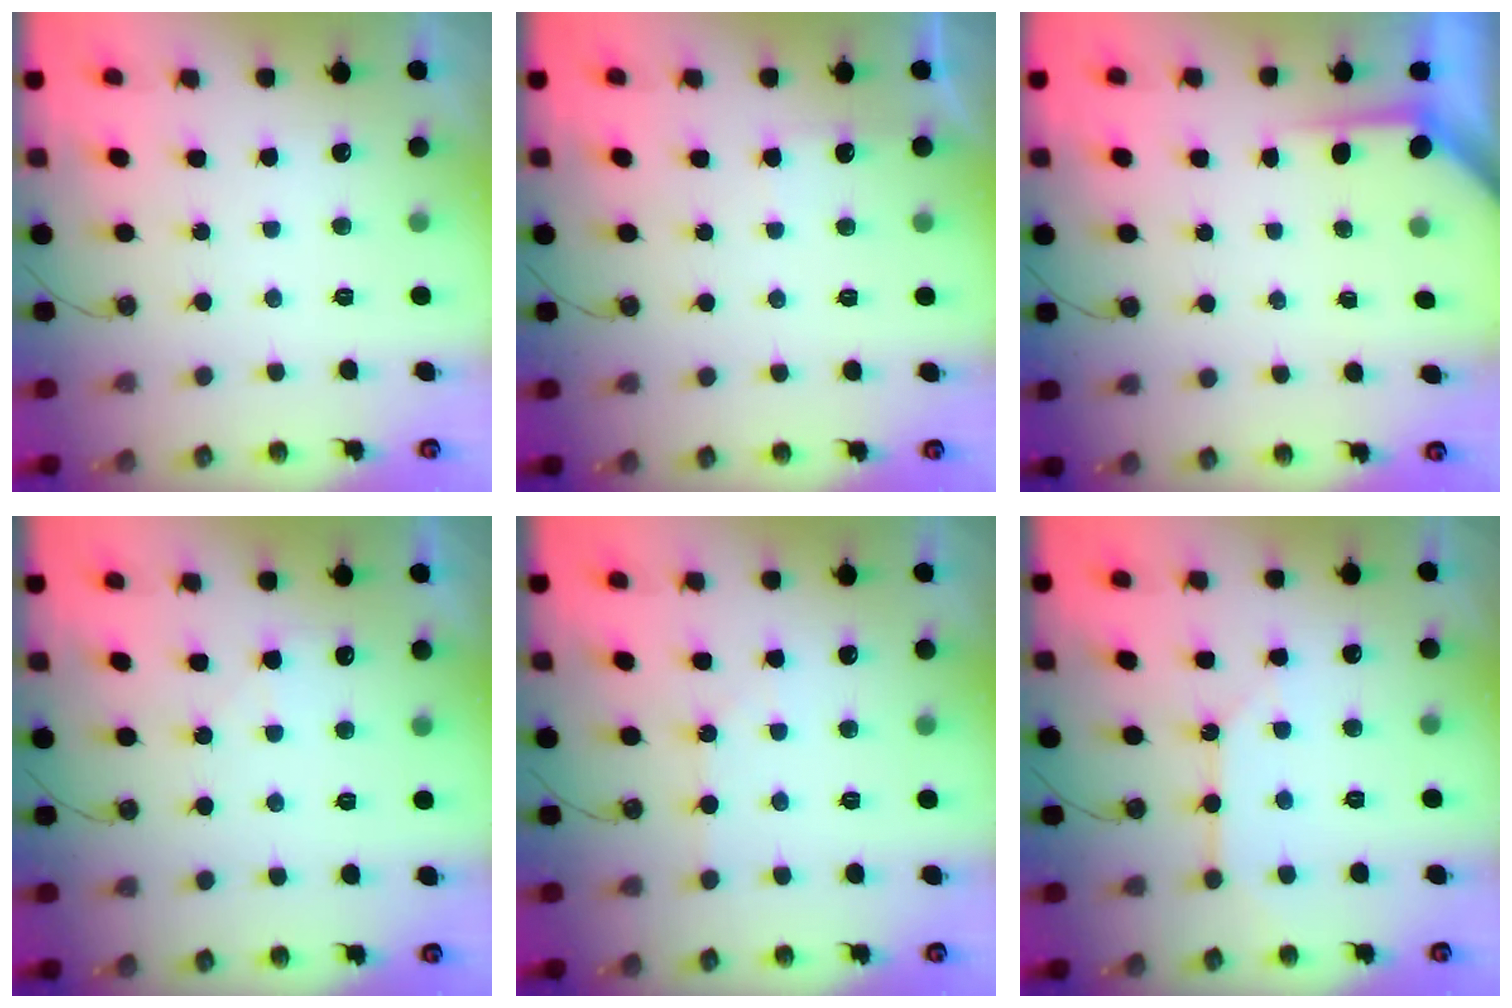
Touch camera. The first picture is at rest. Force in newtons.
{"total": 2.4, "press": 2.3, "slide": 0.4}
{"total": 3.4, "press": 3.3, "slide": 0.3}
{"total": 4.9, "press": 4.8, "slide": 0.8}
{"total": 2.9, "press": 2.8, "slide": 0.5}
{"total": 5.3, "press": 5.3, "slide": 0.6}